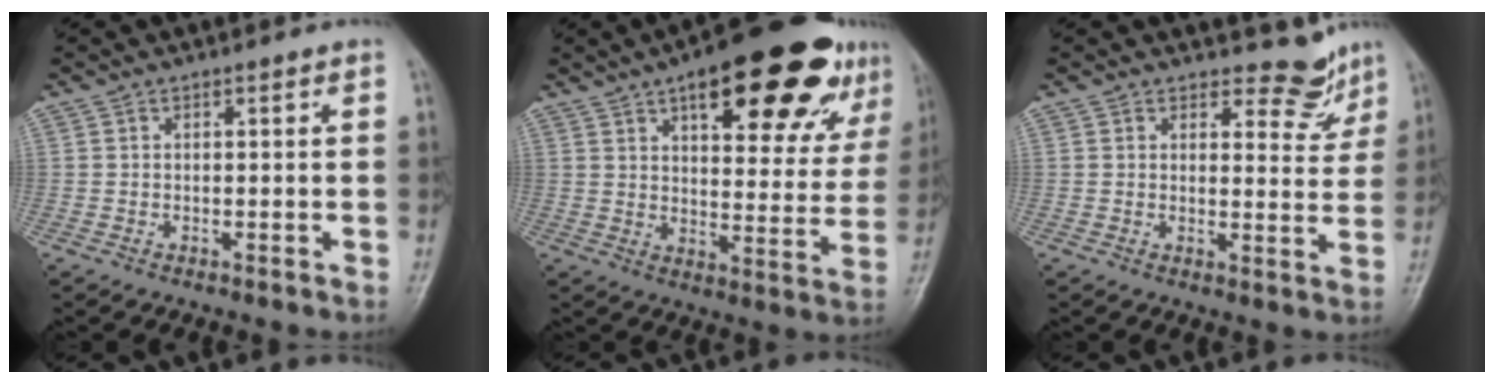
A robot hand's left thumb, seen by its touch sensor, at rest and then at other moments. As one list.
[{"total": 24.2, "force": [13.5, 9.1, 17.9], "torque": [-0.211, -0.021, 0.190]}, {"total": 5.6, "force": [5.0, 2.5, 0.7], "torque": [0.015, -0.047, 0.057]}]